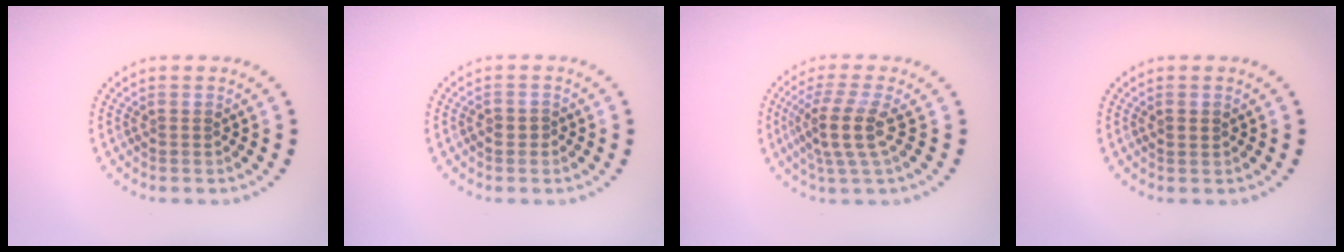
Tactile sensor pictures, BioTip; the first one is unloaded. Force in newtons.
{"total": 0.6, "press": 0.6, "slide": 0.3}
{"total": 3.7, "press": 2.8, "slide": 2.4}
{"total": 1.1, "press": 1.1, "slide": 0.1}